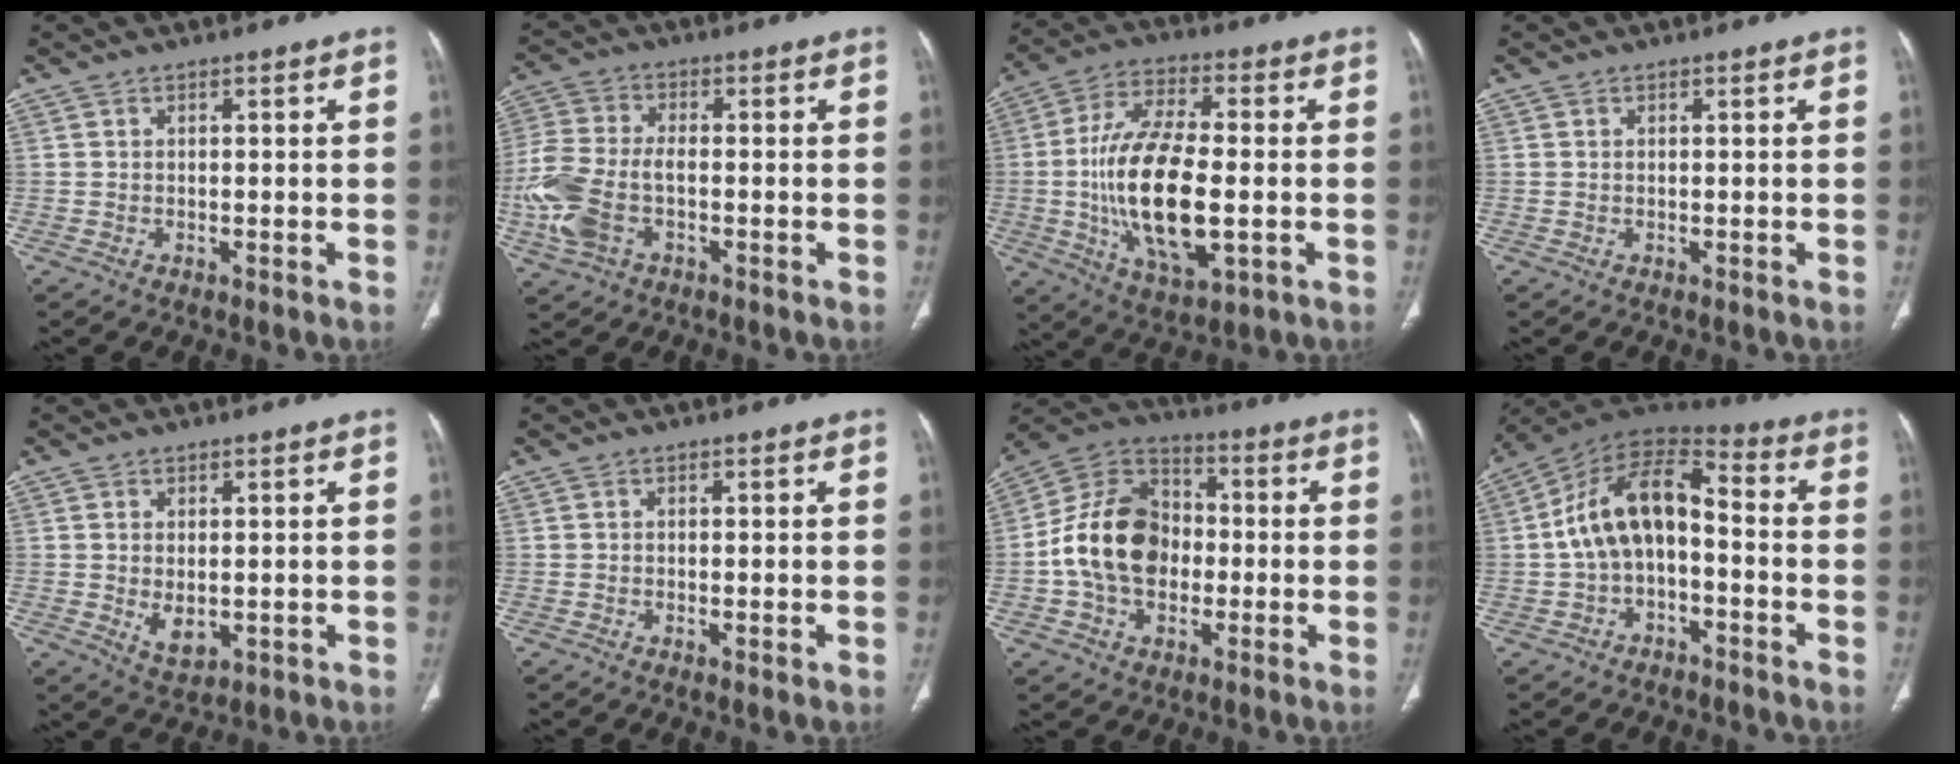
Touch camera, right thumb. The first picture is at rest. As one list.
[{"total": 12.7, "force": [-3.2, 7.4, 9.8], "torque": [-0.240, 0.014, -0.061]}, {"total": 19.6, "force": [-2.3, 8.3, 17.6], "torque": [-0.337, 0.001, -0.035]}, {"total": 0.0}, {"total": 4.6, "force": [-0.4, 2.7, 3.6], "torque": [-0.060, -0.010, 0.004]}, {"total": 0.6, "force": [-0.1, 0.2, 0.6], "torque": [-0.016, -0.004, -0.004]}, {"total": 16.5, "force": [-1.4, 12.2, 11.1], "torque": [-0.178, 0.036, -0.031]}, {"total": 13.6, "force": [-1.3, 7.8, 11.0], "torque": [-0.184, 0.054, -0.034]}]